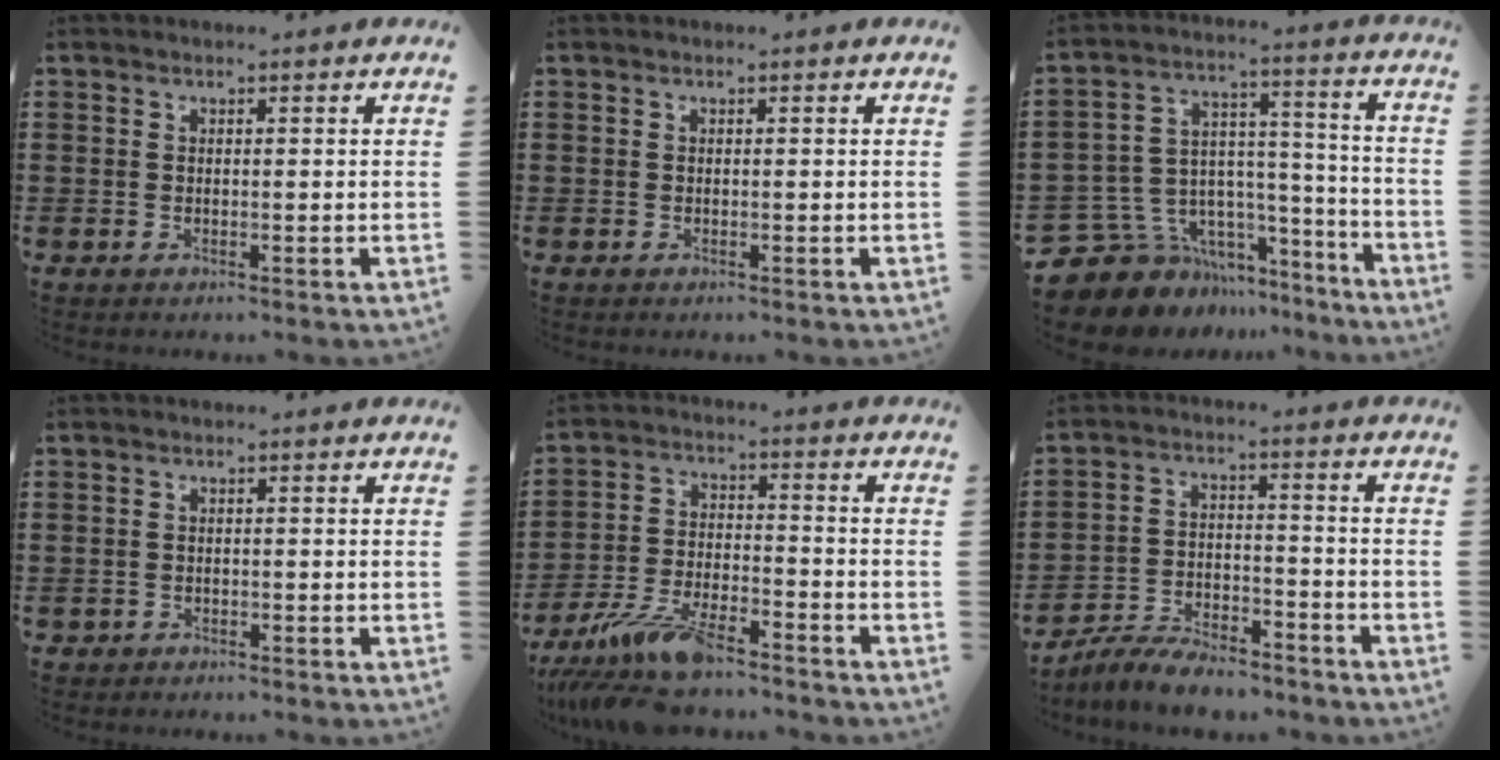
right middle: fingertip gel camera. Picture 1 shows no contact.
{"total": 0.0}
{"total": 9.5, "force": [-7.2, 6.0, 1.3], "torque": [-0.053, 0.004, -0.132]}
{"total": 1.0, "force": [-0.9, 0.5, -0.1], "torque": [-0.001, 0.004, -0.021]}
{"total": 9.9, "force": [-8.4, 2.0, 4.9], "torque": [-0.103, 0.009, -0.163]}
{"total": 6.5, "force": [-6.2, 1.2, 1.5], "torque": [-0.033, 0.010, -0.122]}